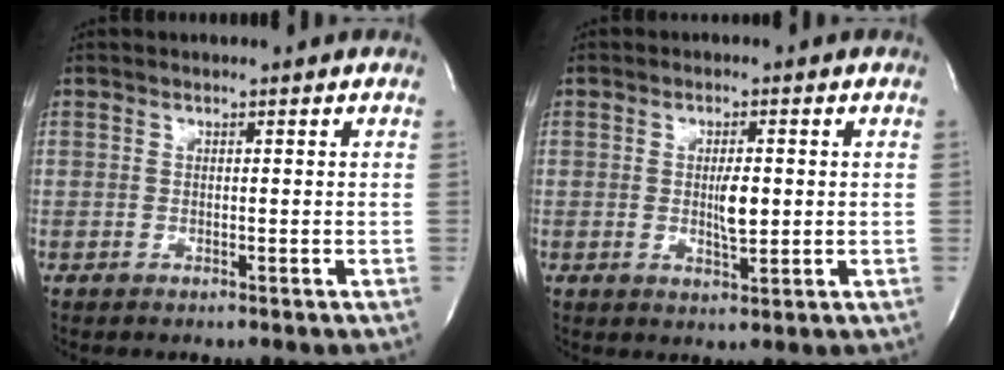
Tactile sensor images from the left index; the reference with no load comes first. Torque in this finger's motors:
{"motor_torque": [0.17, -0.05, 0.08, 0.04]}